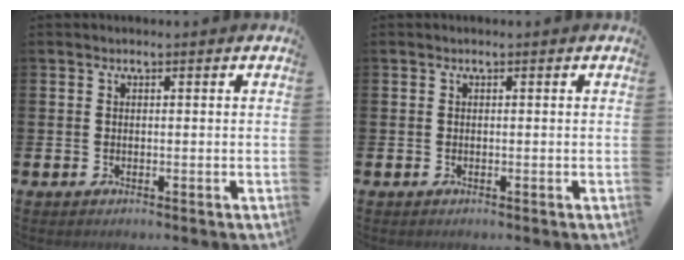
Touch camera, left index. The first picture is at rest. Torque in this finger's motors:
{"motor_torque": [0.00, 0.00, 0.03, 0.00]}